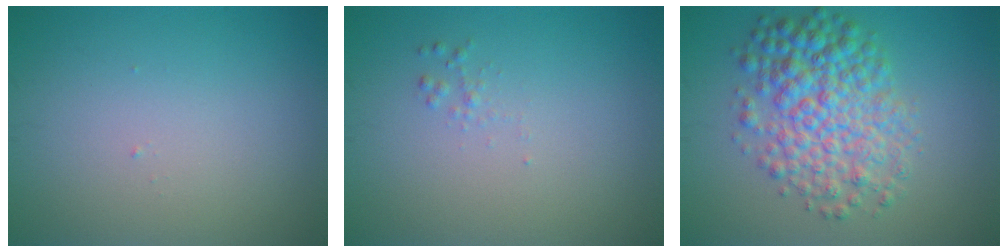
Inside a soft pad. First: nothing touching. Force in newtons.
{"total": 0.6, "press": 0.6, "slide": 0.0}
{"total": 6.7, "press": 6.7, "slide": 0.1}